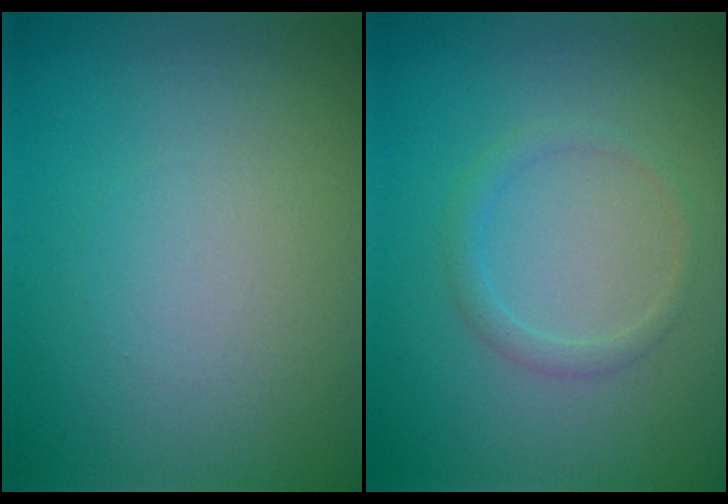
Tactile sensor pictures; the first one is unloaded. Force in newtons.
{"total": 1.3, "press": 1.3, "slide": 0.1}